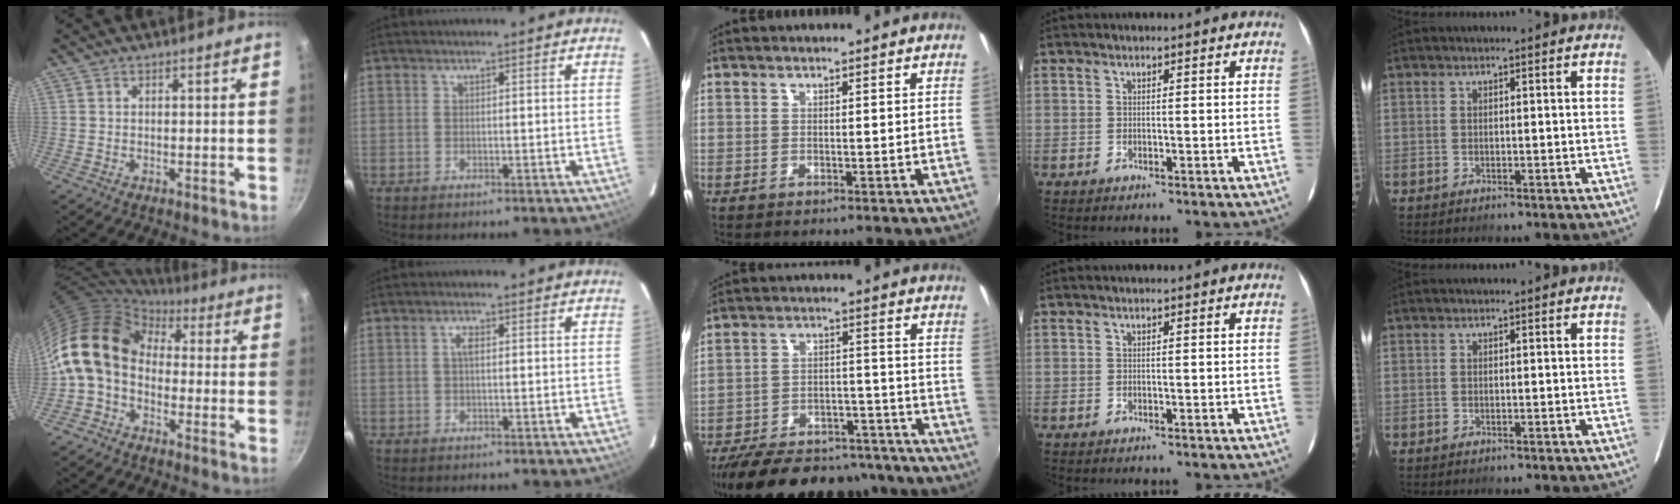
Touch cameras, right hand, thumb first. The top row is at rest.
{"thumb": {"total": 13.8, "force": [0.3, 10.1, 9.3], "torque": [-0.155, 0.034, -0.020]}, "index": {"total": 1.7, "force": [0.3, 0.6, 1.6], "torque": [-0.031, 0.005, 0.003]}, "middle": {"total": 26.8, "force": [-22.9, 9.4, 10.3], "torque": [-0.204, 0.013, -0.303]}}